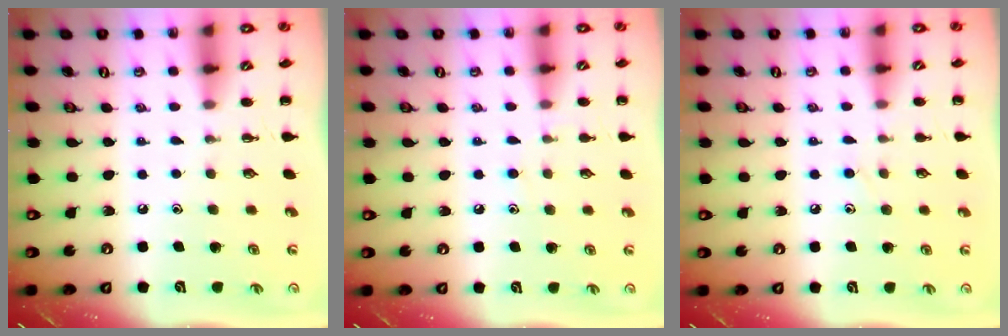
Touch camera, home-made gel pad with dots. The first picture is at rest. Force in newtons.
{"total": 6.2, "press": 5.9, "slide": 2.1}
{"total": 7.6, "press": 7.1, "slide": 2.6}